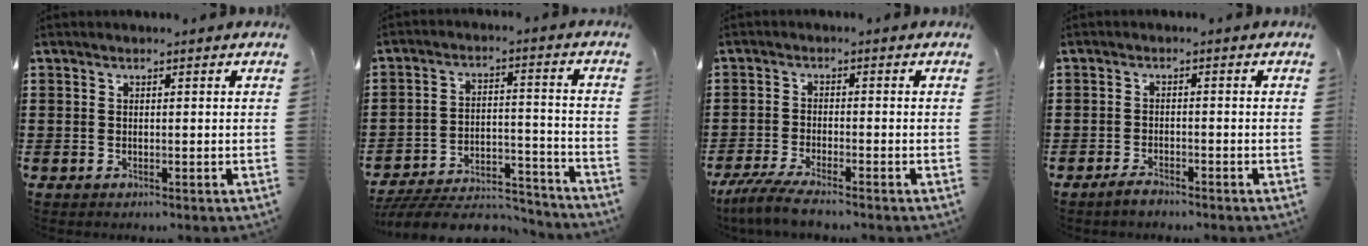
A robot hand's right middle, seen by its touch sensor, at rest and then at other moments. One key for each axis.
{"total": 7.8, "fx": -7.3, "fy": 1.5, "fz": 2.4, "tx": -0.040, "ty": 0.017, "tz": -0.142}
{"total": 4.4, "fx": -3.8, "fy": 0.0, "fz": 2.2, "tx": -0.058, "ty": -0.017, "tz": -0.076}
{"total": 2.0, "fx": -1.7, "fy": 0.5, "fz": 0.9, "tx": -0.018, "ty": 0.002, "tz": -0.032}